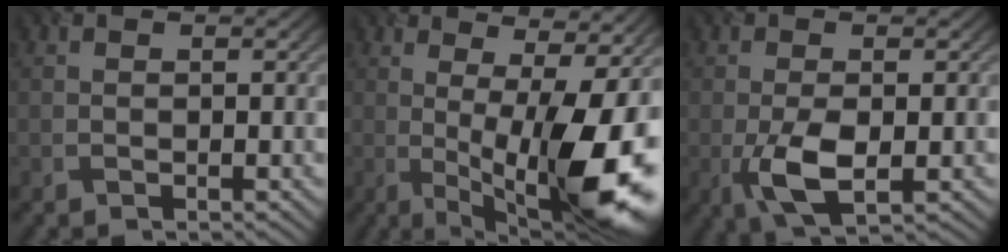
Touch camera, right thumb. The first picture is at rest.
{"total": 15.9, "force": [-0.8, 4.9, 15.1], "torque": [-0.212, -0.001, 0.000]}
{"total": 5.6, "force": [-1.4, 2.3, 4.9], "torque": [-0.104, -0.007, -0.025]}